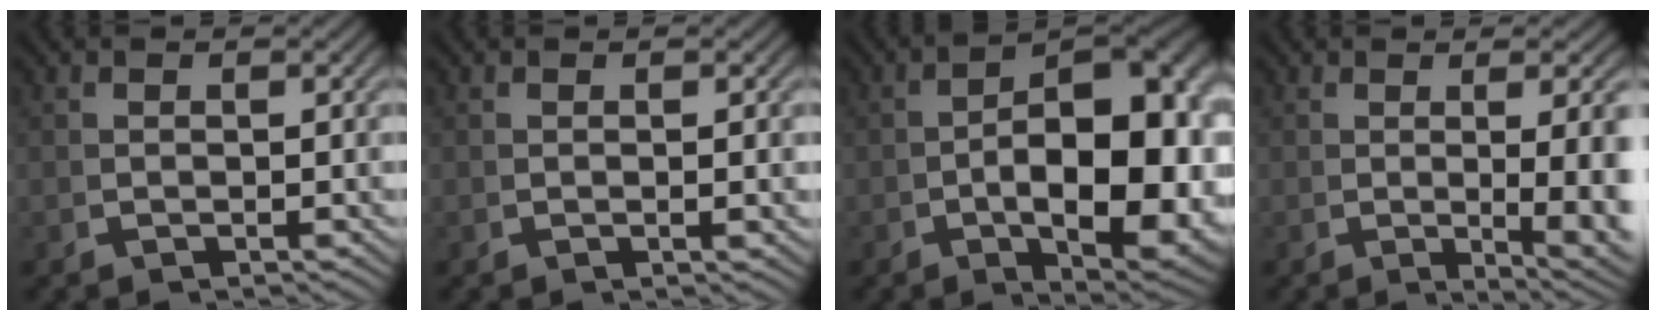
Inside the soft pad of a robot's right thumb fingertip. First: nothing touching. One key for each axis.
{"total": 0.8, "fx": 0.1, "fy": 0.1, "fz": 0.8, "tx": -0.016, "ty": 0.001, "tz": 0.003}
{"total": 15.9, "fx": -1.3, "fy": 8.3, "fz": 13.5, "tx": -0.207, "ty": -0.052, "tz": 0.008}
{"total": 5.4, "fx": -1.0, "fy": 1.7, "fz": 5.0, "tx": -0.074, "ty": -0.011, "tz": -0.008}